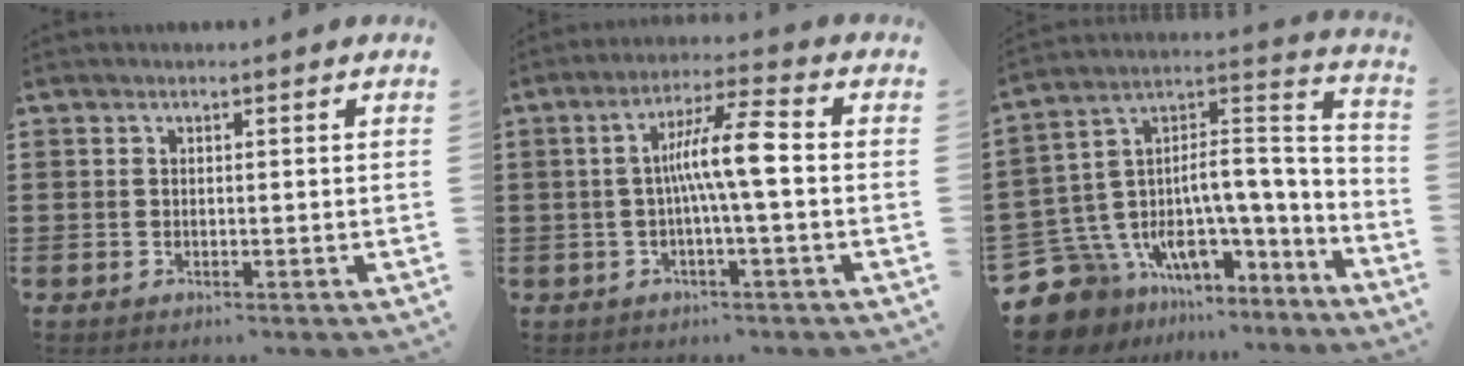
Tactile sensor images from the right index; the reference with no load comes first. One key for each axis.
{"total": 8.5, "fx": -0.3, "fy": 0.9, "fz": 8.4, "tx": -0.152, "ty": 0.008, "tz": -0.012}
{"total": 10.1, "fx": -5.8, "fy": 5.5, "fz": 6.1, "tx": -0.145, "ty": -0.018, "tz": -0.113}